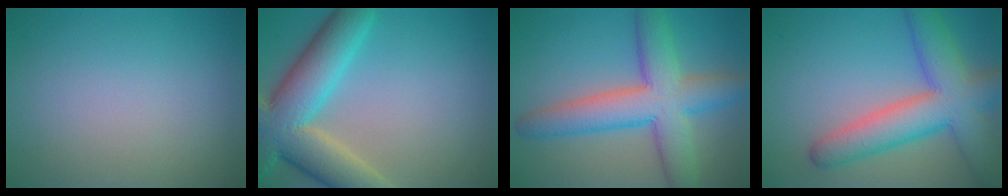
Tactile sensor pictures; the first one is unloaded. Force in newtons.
{"total": 10.0, "press": 10.0, "slide": 0.7}
{"total": 8.3, "press": 8.3, "slide": 0.5}
{"total": 8.5, "press": 8.5, "slide": 0.4}